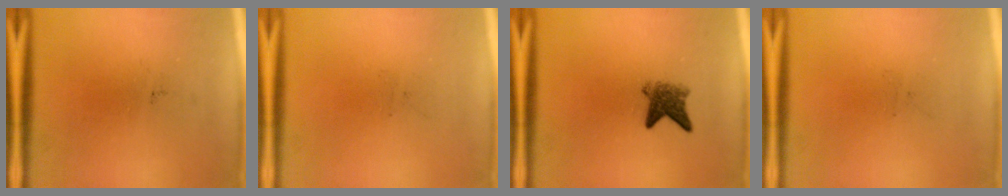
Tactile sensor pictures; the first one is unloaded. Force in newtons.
{"total": 0.0}
{"total": 3.8}
{"total": 0.0}